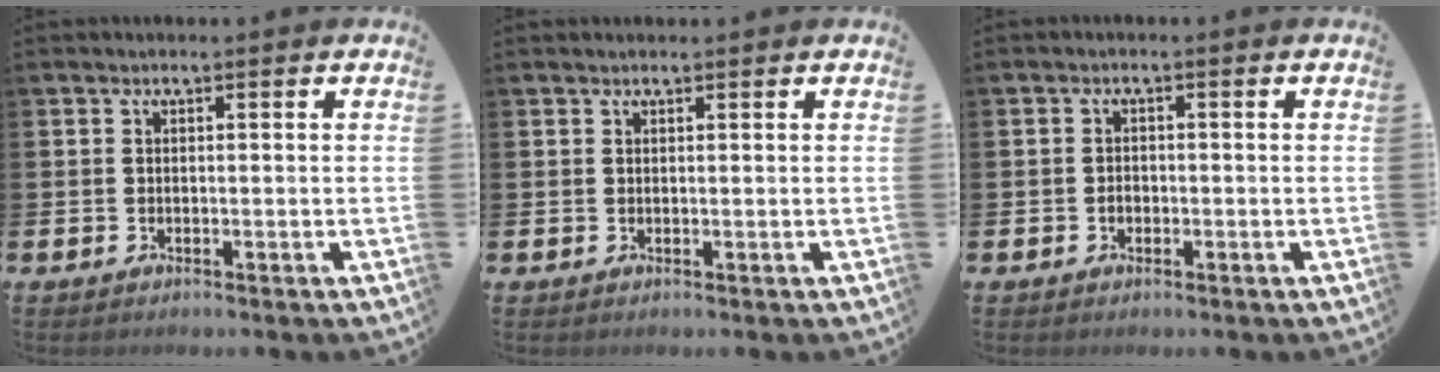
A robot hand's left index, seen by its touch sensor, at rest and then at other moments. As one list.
[{"total": 0.6, "force": [0.6, 0.1, 0.1], "torque": [0.005, -0.002, 0.008]}, {"total": 1.1, "force": [-0.4, 0.9, 0.5], "torque": [-0.006, 0.003, -0.010]}]